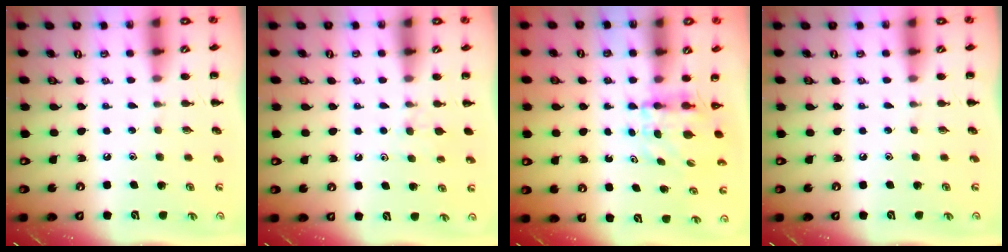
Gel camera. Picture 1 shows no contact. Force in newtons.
{"total": 5.2, "press": 4.8, "slide": 1.9}
{"total": 4.1, "press": 4.1, "slide": 0.0}
{"total": 0.0}